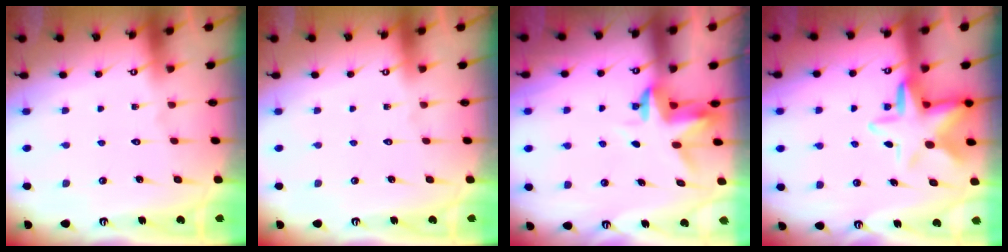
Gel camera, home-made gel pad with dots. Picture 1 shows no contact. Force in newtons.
{"total": 0.0}
{"total": 3.4, "press": 3.4, "slide": 0.2}
{"total": 9.5, "press": 9.1, "slide": 2.7}